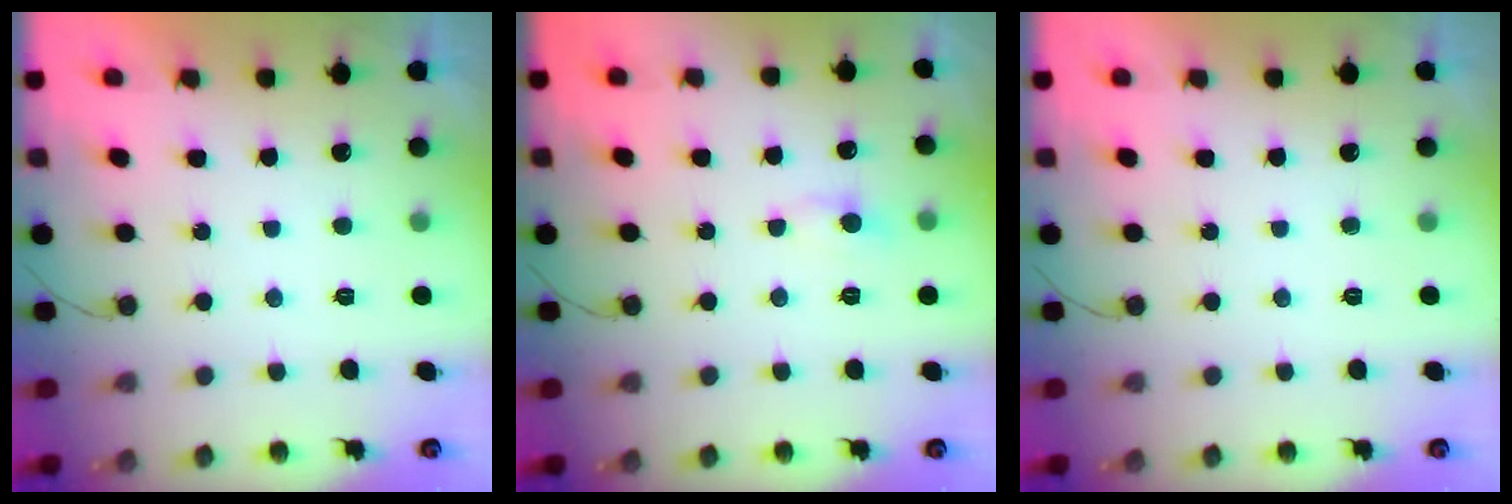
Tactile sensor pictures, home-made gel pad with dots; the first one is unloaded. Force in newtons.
{"total": 4.0, "press": 3.9, "slide": 0.5}
{"total": 0.0}